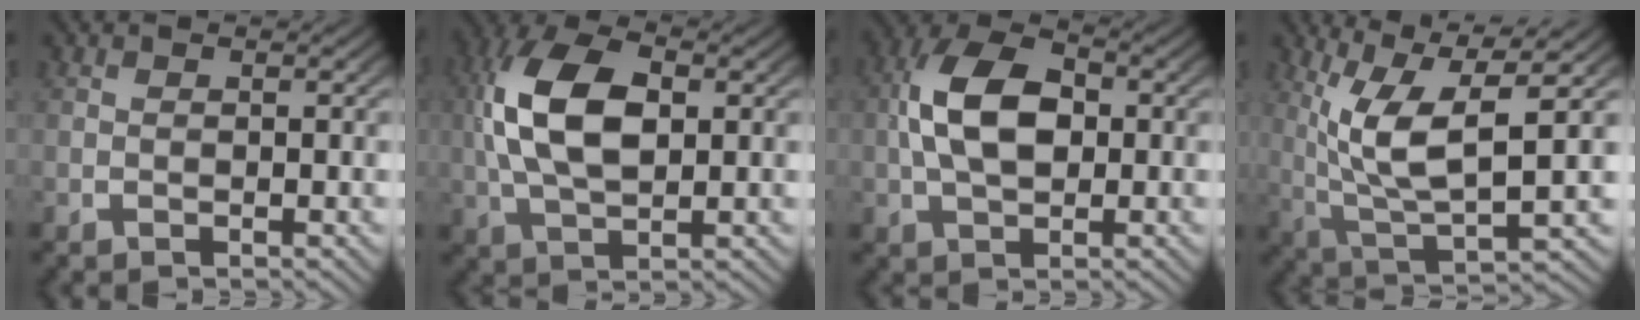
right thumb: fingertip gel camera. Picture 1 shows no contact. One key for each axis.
{"total": 9.3, "fx": 1.3, "fy": 5.5, "fz": 7.4, "tx": -0.171, "ty": -0.013, "tz": 0.038}
{"total": 8.2, "fx": 0.8, "fy": 5.2, "fz": 6.2, "tx": -0.132, "ty": -0.014, "tz": 0.020}
{"total": 10.7, "fx": 2.2, "fy": 5.5, "fz": 8.9, "tx": -0.177, "ty": -0.028, "tz": 0.046}